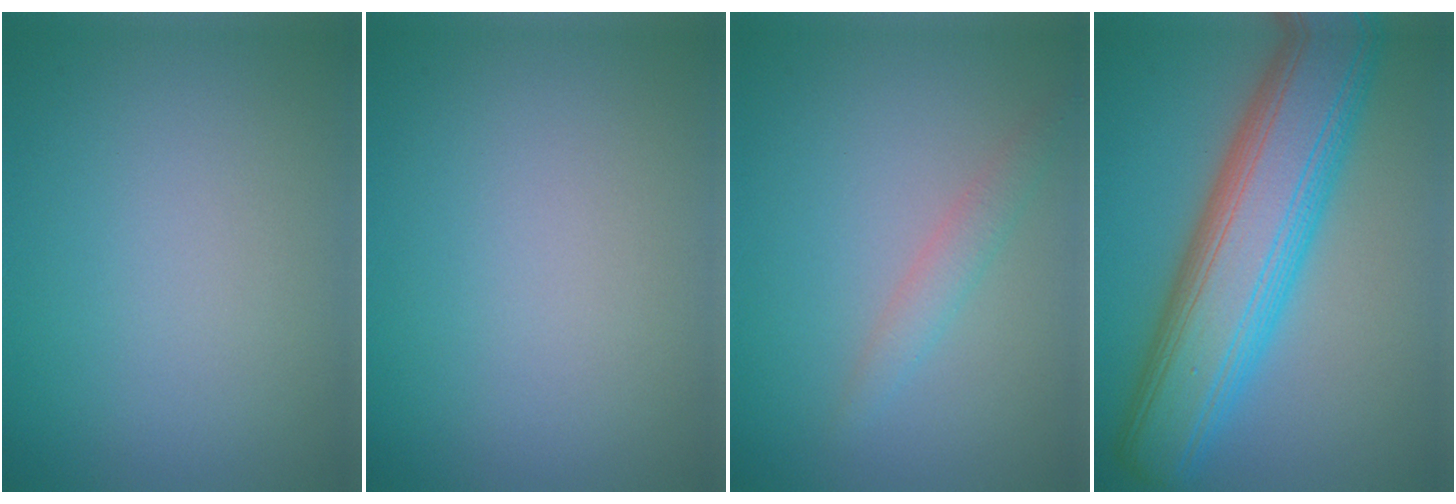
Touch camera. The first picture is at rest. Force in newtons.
{"total": 0.0}
{"total": 1.6, "press": 1.6, "slide": 0.0}
{"total": 11.4, "press": 11.4, "slide": 0.1}